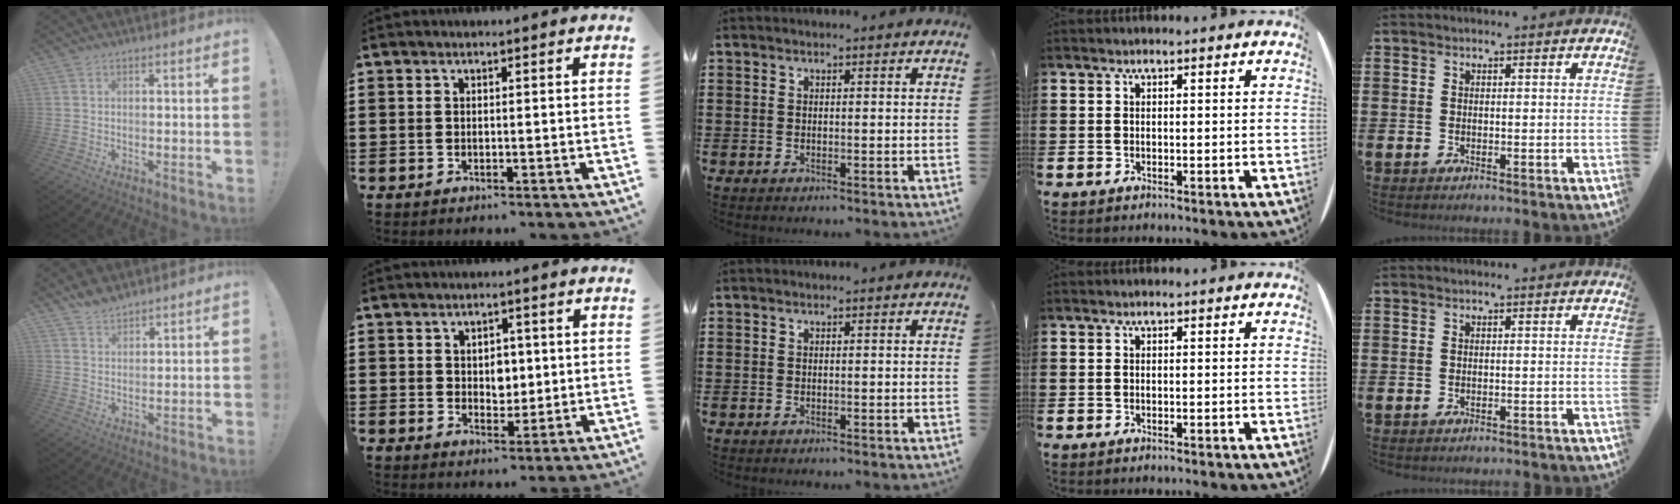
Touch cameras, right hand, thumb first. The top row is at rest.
{"thumb": {"total": 4.9, "force": [4.4, 1.6, 1.1], "torque": [-0.020, -0.025, 0.084]}, "index": {"total": 3.5, "force": [1.0, 2.9, 1.7], "torque": [-0.027, 0.006, 0.013]}}